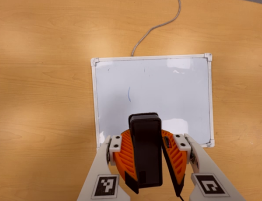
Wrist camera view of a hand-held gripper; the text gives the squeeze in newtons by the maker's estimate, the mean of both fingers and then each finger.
{"total": 8.2, "left": 8.8, "right": 7.7}